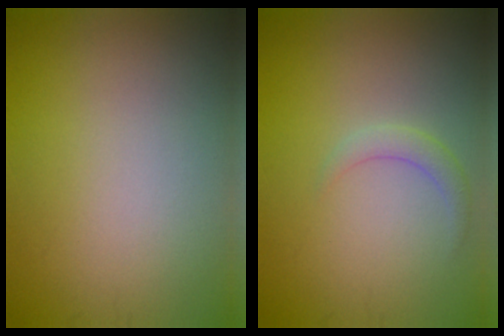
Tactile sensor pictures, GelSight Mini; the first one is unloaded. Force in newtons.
{"total": 1.6, "press": 1.6, "slide": 0.1}